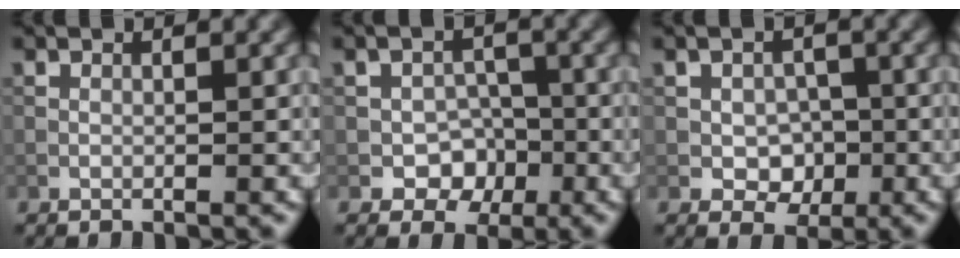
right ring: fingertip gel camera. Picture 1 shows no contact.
{"total": 3.4, "force": [-1.3, 2.7, 1.5], "torque": [-0.011, 0.005, -0.020]}
{"total": 2.9, "force": [-0.5, 2.3, 1.7], "torque": [-0.023, -0.002, -0.011]}